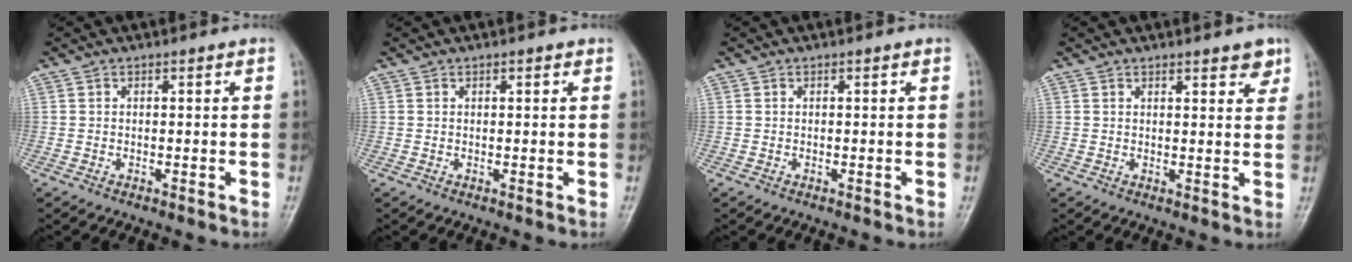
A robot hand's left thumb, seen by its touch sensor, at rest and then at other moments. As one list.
[{"total": 0.8, "force": [0.5, 0.3, 0.6], "torque": [-0.009, -0.001, 0.005]}, {"total": 0.0}, {"total": 3.8, "force": [2.7, 1.3, 2.4], "torque": [-0.016, -0.015, 0.033]}]